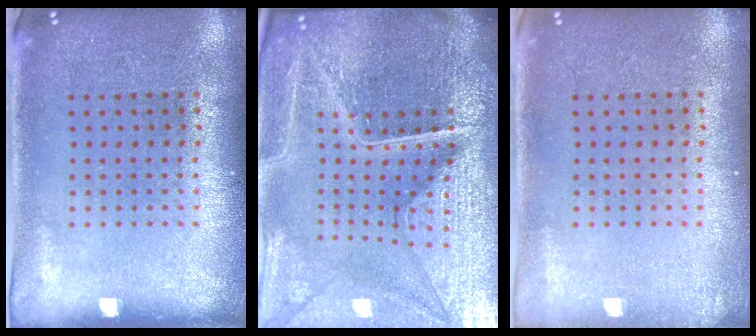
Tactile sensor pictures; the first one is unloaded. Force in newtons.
{"total": 6.9, "press": 6.1, "slide": 3.3}
{"total": 0.6, "press": 0.6, "slide": 0.0}